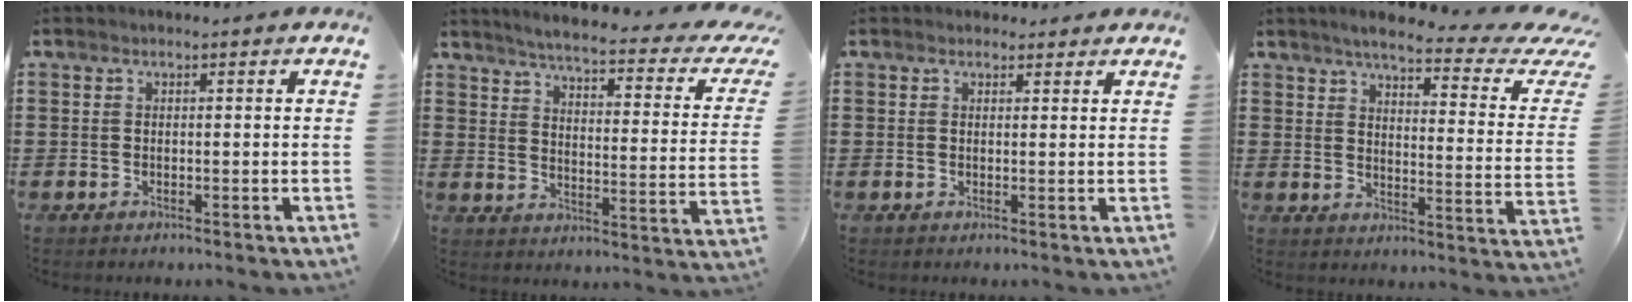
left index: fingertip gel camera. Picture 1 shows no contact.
{"total": 4.4, "force": [3.5, -0.3, 2.7], "torque": [-0.071, -0.031, 0.051]}
{"total": 1.4, "force": [1.2, 0.8, 0.2], "torque": [0.001, 0.002, 0.022]}
{"total": 5.8, "force": [4.3, 0.5, 3.8], "torque": [-0.077, -0.031, 0.064]}